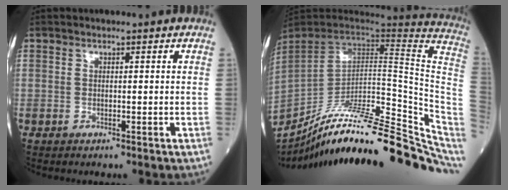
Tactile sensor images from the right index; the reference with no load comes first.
{"total": 34.2, "force": [-27.8, 5.7, 19.1], "torque": [-0.195, -0.024, -0.390]}